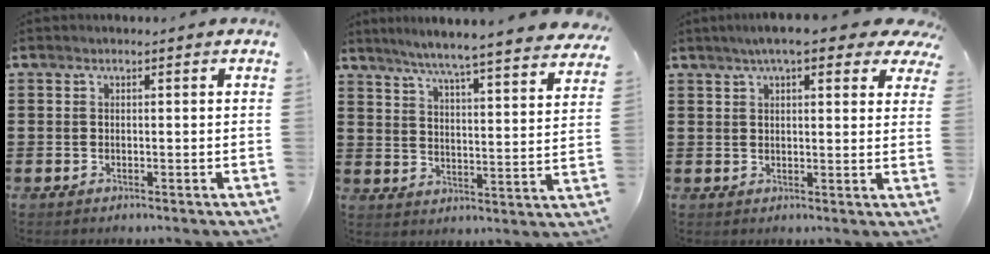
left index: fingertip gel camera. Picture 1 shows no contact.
{"total": 5.8, "force": [5.2, -0.9, 2.4], "torque": [-0.070, -0.042, 0.083]}
{"total": 6.9, "force": [4.9, 1.3, 4.6], "torque": [-0.086, -0.003, 0.084]}